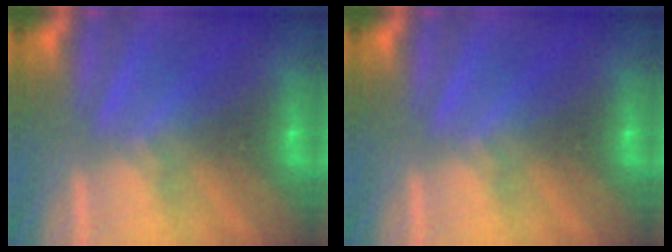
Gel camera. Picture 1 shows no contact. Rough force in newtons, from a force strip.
{"total": 0.0}